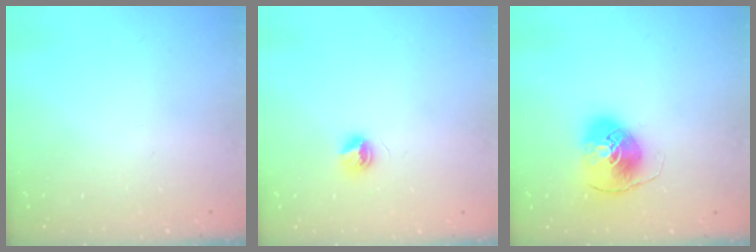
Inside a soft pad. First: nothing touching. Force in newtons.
{"total": 4.9, "press": 4.9, "slide": 0.4}
{"total": 8.1, "press": 8.0, "slide": 1.2}